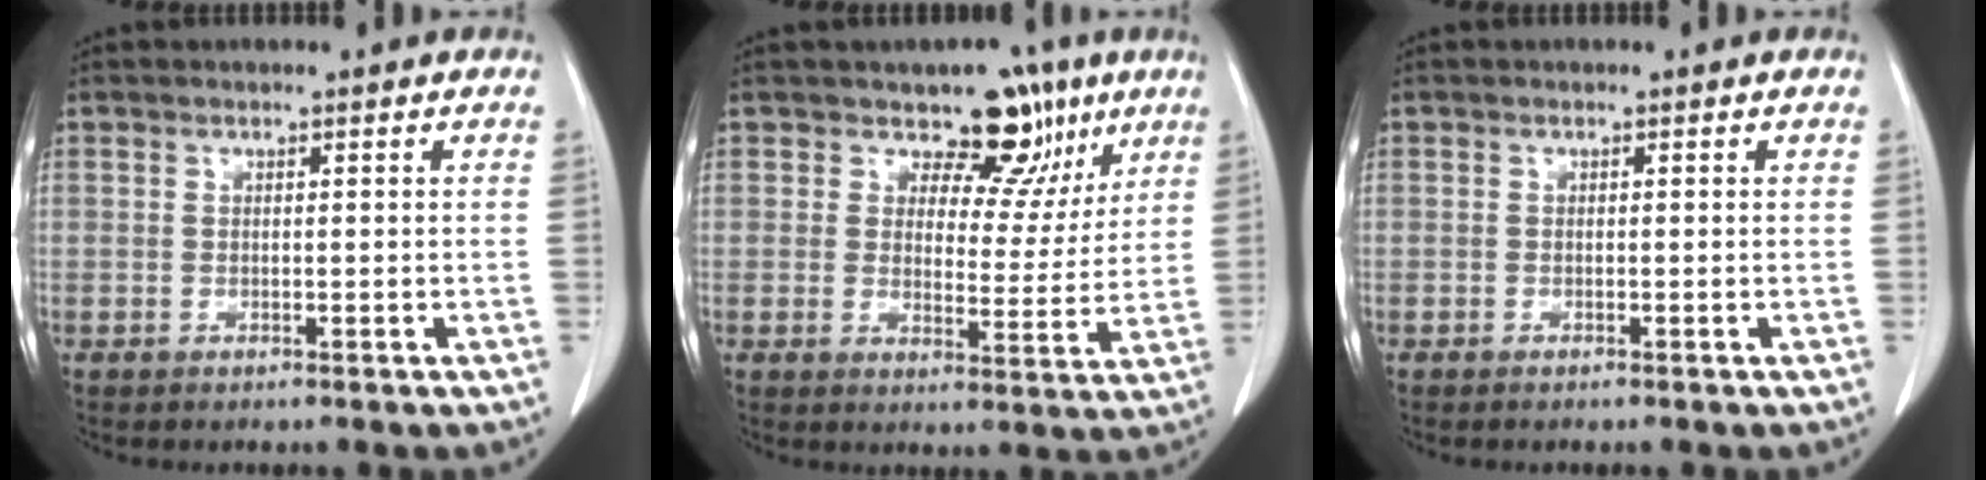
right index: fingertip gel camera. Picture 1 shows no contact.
{"total": 8.4, "force": [5.8, 5.1, 3.4], "torque": [-0.022, 0.000, 0.076]}
{"total": 0.0}